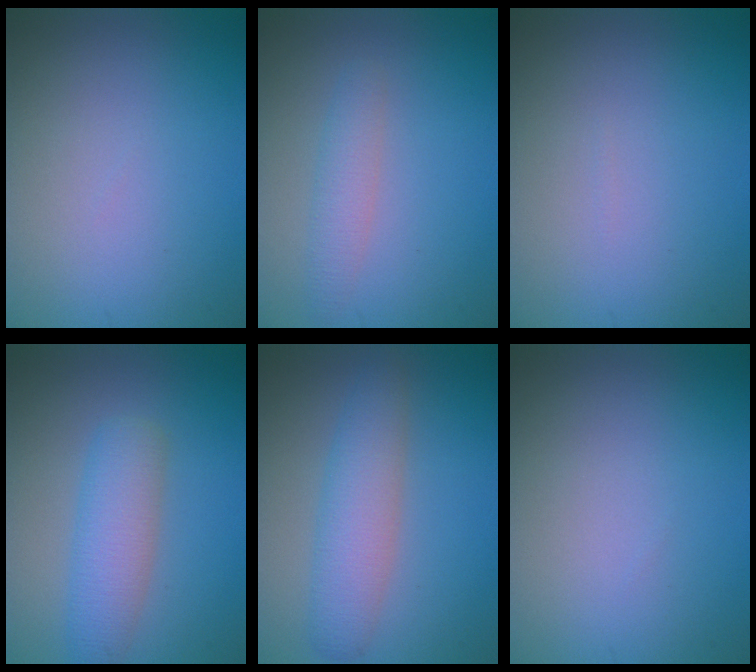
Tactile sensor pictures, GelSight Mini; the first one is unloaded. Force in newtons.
{"total": 2.1, "press": 2.1, "slide": 0.1}
{"total": 0.0}
{"total": 4.1, "press": 4.1, "slide": 0.1}
{"total": 4.1, "press": 4.1, "slide": 0.2}
{"total": 0.0}